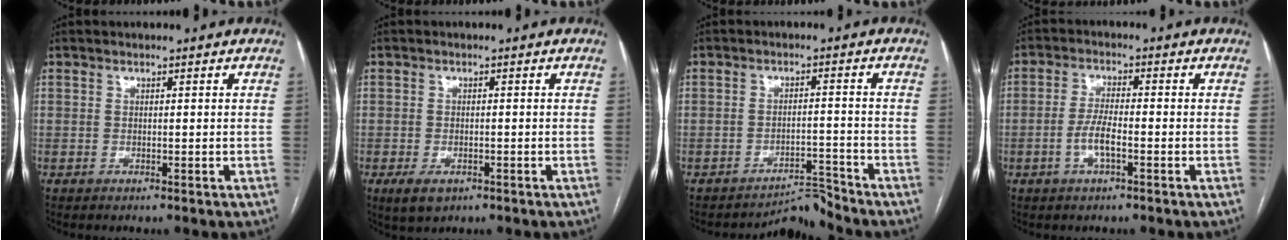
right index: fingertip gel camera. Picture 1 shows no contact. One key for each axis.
{"total": 3.7, "fx": -1.8, "fy": 2.0, "fz": 2.5, "tx": -0.048, "ty": -0.005, "tz": -0.020}
{"total": 4.0, "fx": -3.8, "fy": -0.8, "fz": -1.1, "tx": 0.024, "ty": 0.007, "tz": -0.057}
{"total": 4.5, "fx": -1.5, "fy": 0.9, "fz": 4.1, "tx": -0.083, "ty": 0.004, "tz": -0.030}